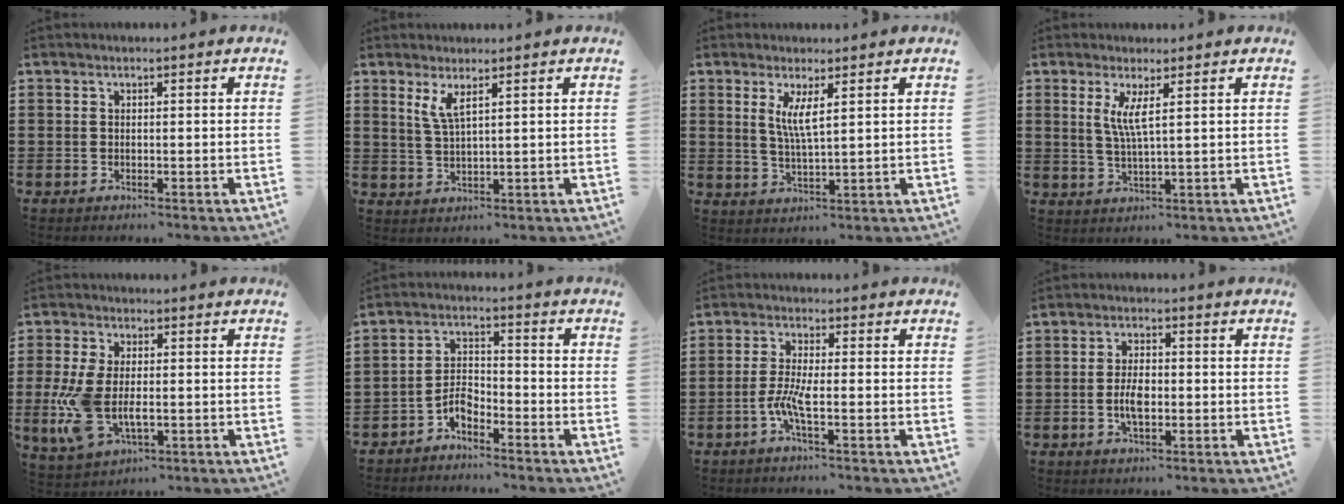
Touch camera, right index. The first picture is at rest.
{"total": 3.0, "force": [1.8, 0.5, 2.4], "torque": [-0.054, 0.002, 0.033]}
{"total": 4.2, "force": [1.7, 0.5, 3.8], "torque": [-0.081, -0.001, 0.028]}
{"total": 4.0, "force": [1.4, 0.0, 3.7], "torque": [-0.079, -0.004, 0.021]}
{"total": 9.0, "force": [-1.5, 4.8, 7.5], "torque": [-0.190, -0.013, -0.031]}
{"total": 4.1, "force": [-2.9, 1.8, 2.2], "torque": [-0.056, 0.006, -0.062]}
{"total": 4.7, "force": [-1.8, 0.7, 4.2], "torque": [-0.101, -0.010, -0.042]}
{"total": 4.5, "force": [-0.8, 2.0, 3.9], "torque": [-0.079, 0.004, -0.016]}